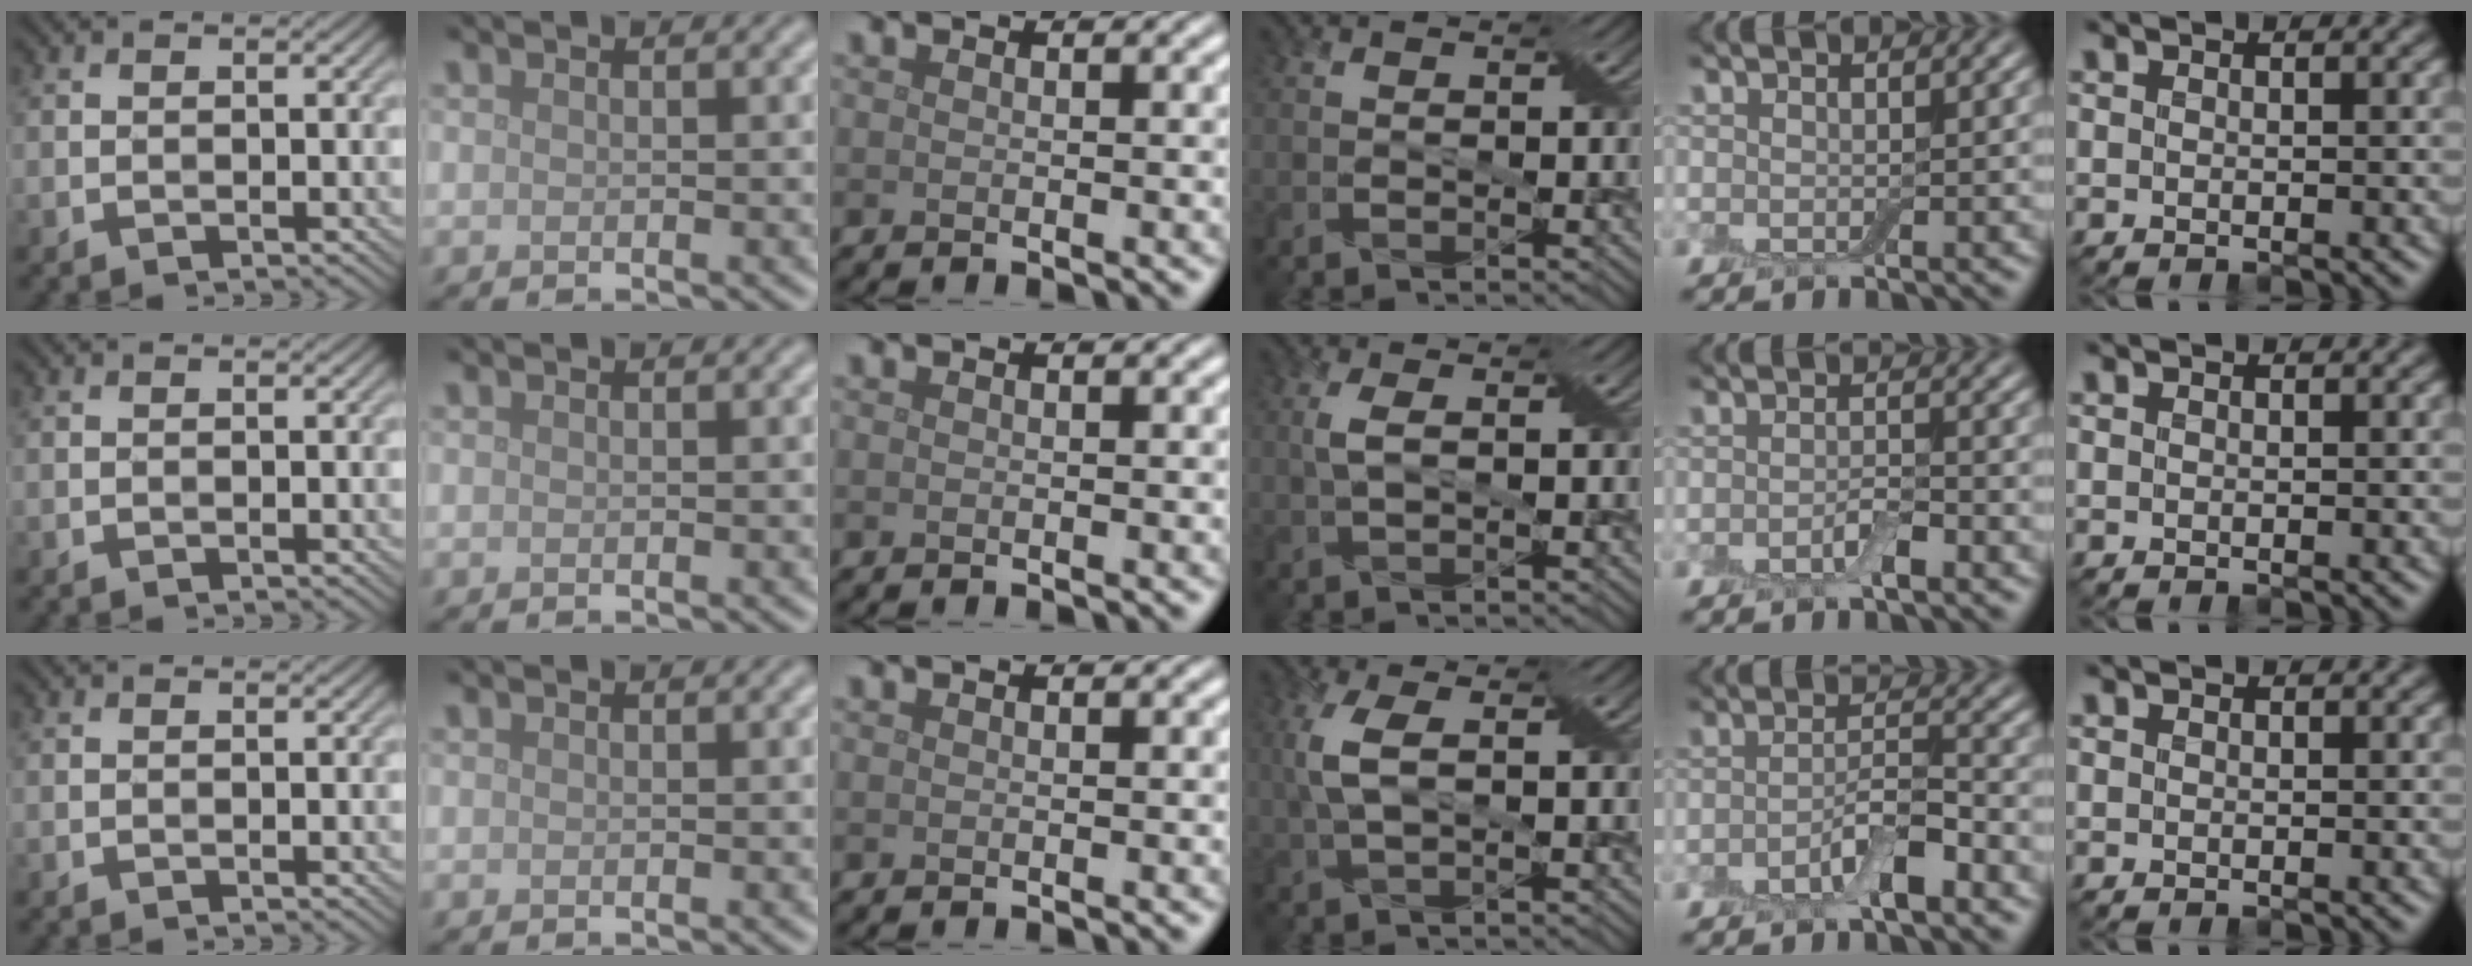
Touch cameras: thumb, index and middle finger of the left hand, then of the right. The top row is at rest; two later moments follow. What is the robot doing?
{"motion": "shake", "object": "box of matches"}